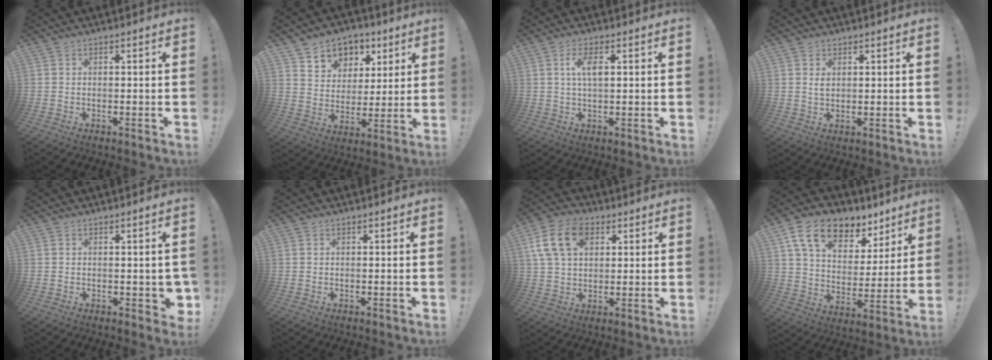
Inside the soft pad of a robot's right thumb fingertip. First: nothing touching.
{"total": 8.9, "force": [4.8, 7.3, 1.7], "torque": [-0.015, -0.045, 0.095]}
{"total": 5.4, "force": [1.3, 2.2, 4.7], "torque": [-0.077, 0.003, 0.019]}
{"total": 2.0, "force": [1.1, 1.3, 1.1], "torque": [-0.008, -0.007, 0.017]}
{"total": 2.6, "force": [-0.2, 1.8, 1.9], "torque": [-0.017, 0.003, 0.000]}
{"total": 0.0}
{"total": 14.8, "force": [5.8, 10.3, 9.0], "torque": [-0.161, -0.010, 0.112]}
{"total": 16.5, "force": [10.5, 9.4, 8.6], "torque": [-0.150, -0.057, 0.193]}